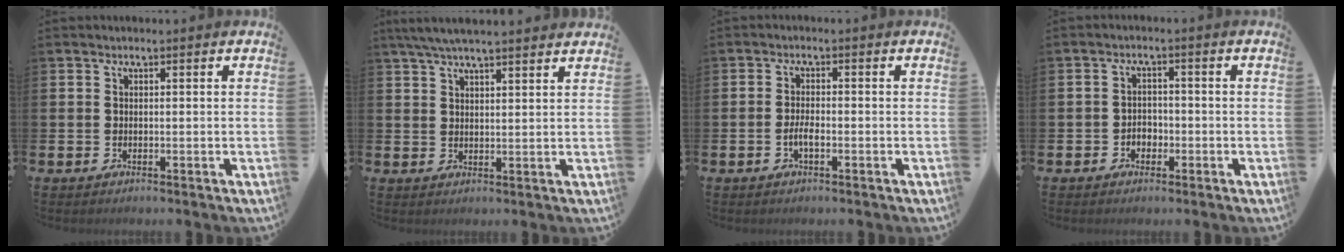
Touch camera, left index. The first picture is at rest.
{"total": 5.1, "force": [4.7, 0.5, 2.0], "torque": [-0.046, -0.010, 0.085]}
{"total": 2.1, "force": [-0.8, 0.7, 1.8], "torque": [-0.036, 0.005, -0.015]}
{"total": 2.0, "force": [-1.1, 1.6, 0.6], "torque": [-0.009, 0.003, -0.027]}